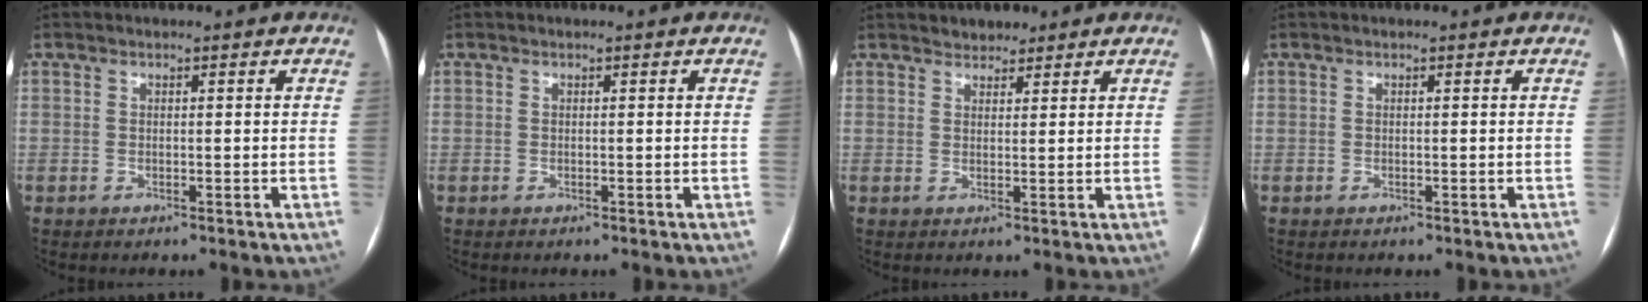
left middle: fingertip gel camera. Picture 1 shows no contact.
{"total": 0.0}
{"total": 2.3, "force": [2.0, 1.2, 0.2], "torque": [-0.004, 0.008, 0.030]}
{"total": 0.0}